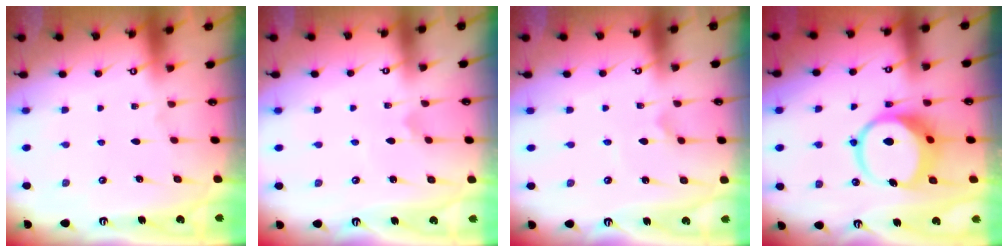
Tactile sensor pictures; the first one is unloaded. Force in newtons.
{"total": 2.0, "press": 2.0, "slide": 0.2}
{"total": 2.3, "press": 2.3, "slide": 0.2}
{"total": 11.6, "press": 11.5, "slide": 1.4}